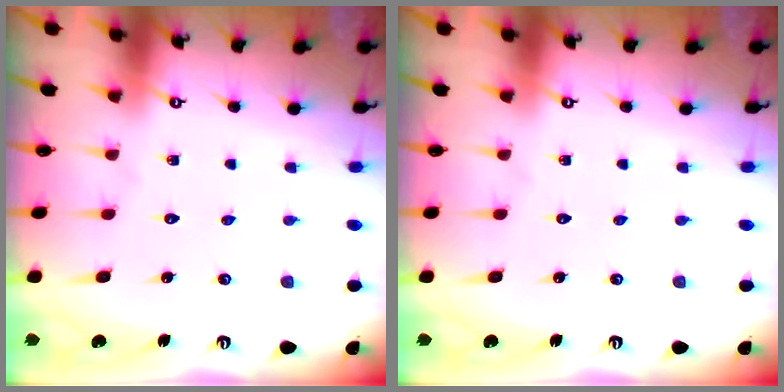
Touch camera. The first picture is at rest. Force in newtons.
{"total": 0.0}